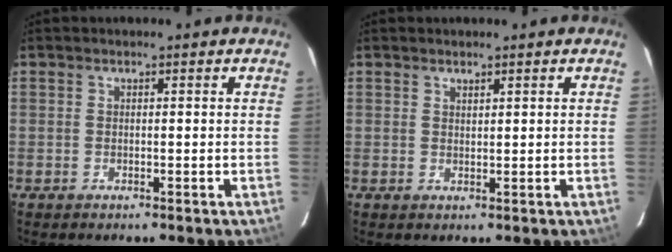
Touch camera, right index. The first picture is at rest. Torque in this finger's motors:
{"motor_torque": [-0.26, 0.20, -0.05, 0.00]}